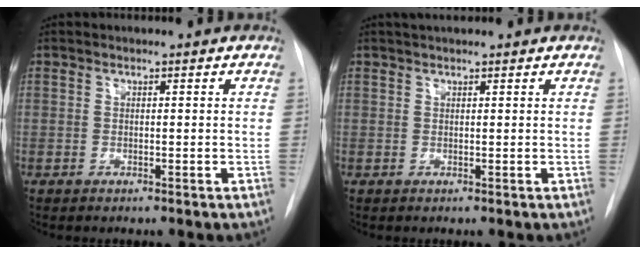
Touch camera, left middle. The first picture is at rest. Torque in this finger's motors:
{"motor_torque": [0.29, -0.25, 0.01, 0.02]}